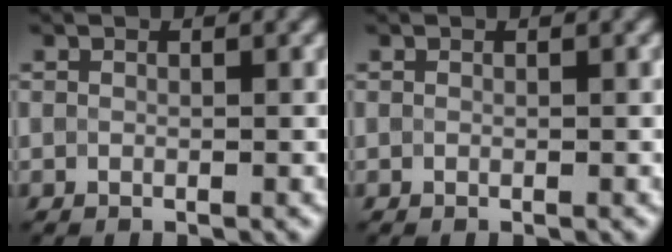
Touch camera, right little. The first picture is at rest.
{"total": 0.0}